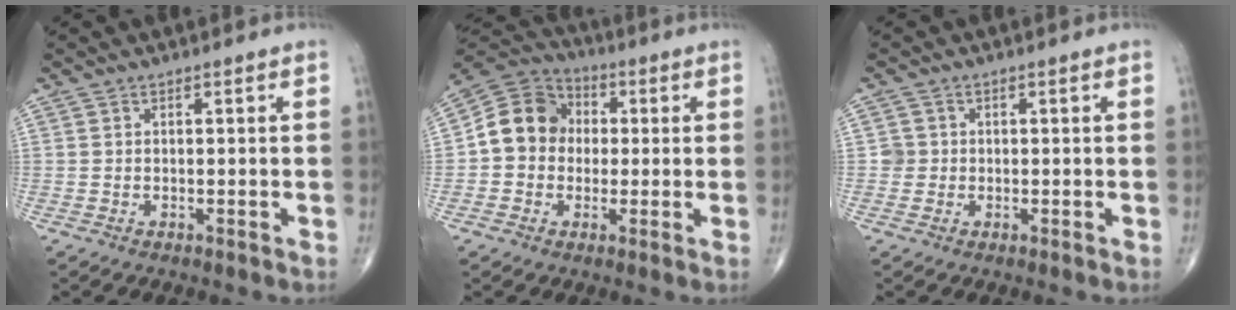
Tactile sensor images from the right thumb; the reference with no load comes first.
{"total": 11.2, "force": [0.3, 9.8, 5.5], "torque": [-0.075, 0.030, -0.008]}
{"total": 2.0, "force": [-0.1, 2.0, 0.0], "torque": [0.014, 0.007, -0.005]}